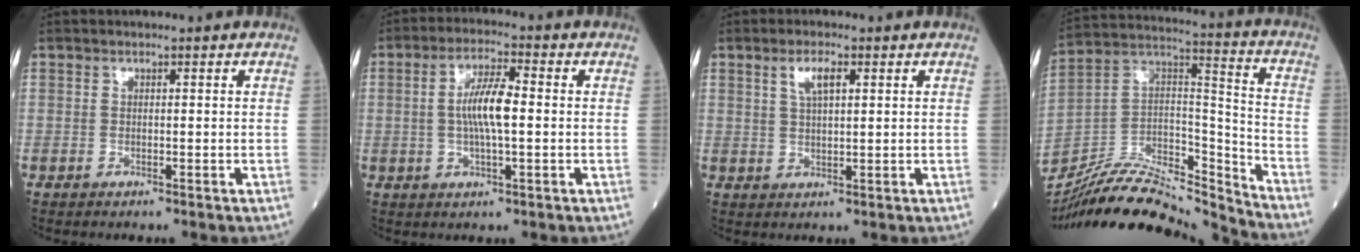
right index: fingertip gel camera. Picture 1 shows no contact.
{"total": 7.2, "force": [0.1, 1.3, 7.1], "torque": [-0.137, 0.008, -0.001]}
{"total": 3.6, "force": [1.6, 0.9, 3.1], "torque": [-0.062, 0.005, 0.032]}
{"total": 22.6, "force": [-21.3, 2.7, 6.9], "torque": [-0.145, 0.023, -0.367]}